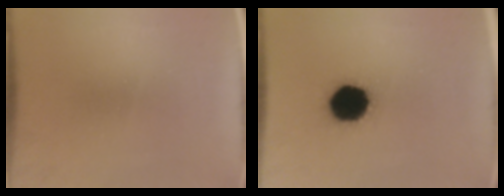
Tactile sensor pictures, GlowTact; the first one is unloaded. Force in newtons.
{"total": 15.0}